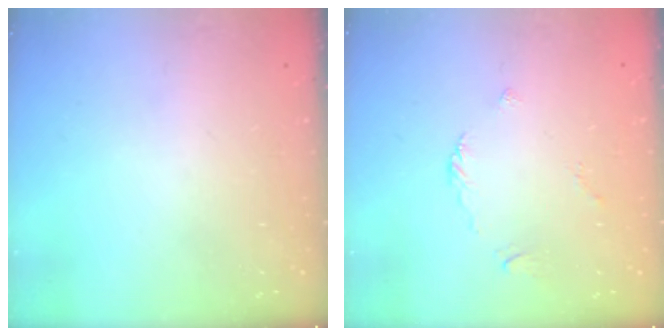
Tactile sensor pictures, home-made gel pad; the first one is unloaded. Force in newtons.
{"total": 2.7, "press": 2.6, "slide": 0.6}